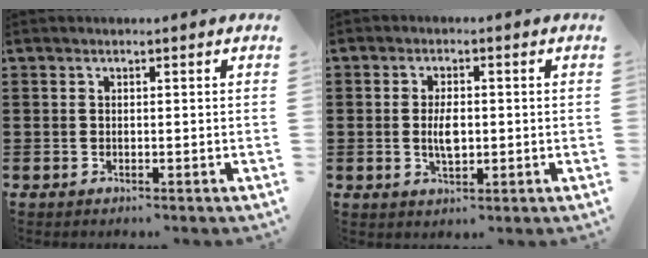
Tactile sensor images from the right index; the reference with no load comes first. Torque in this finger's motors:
{"motor_torque": [2.14, 0.00, 0.29, 0.09]}